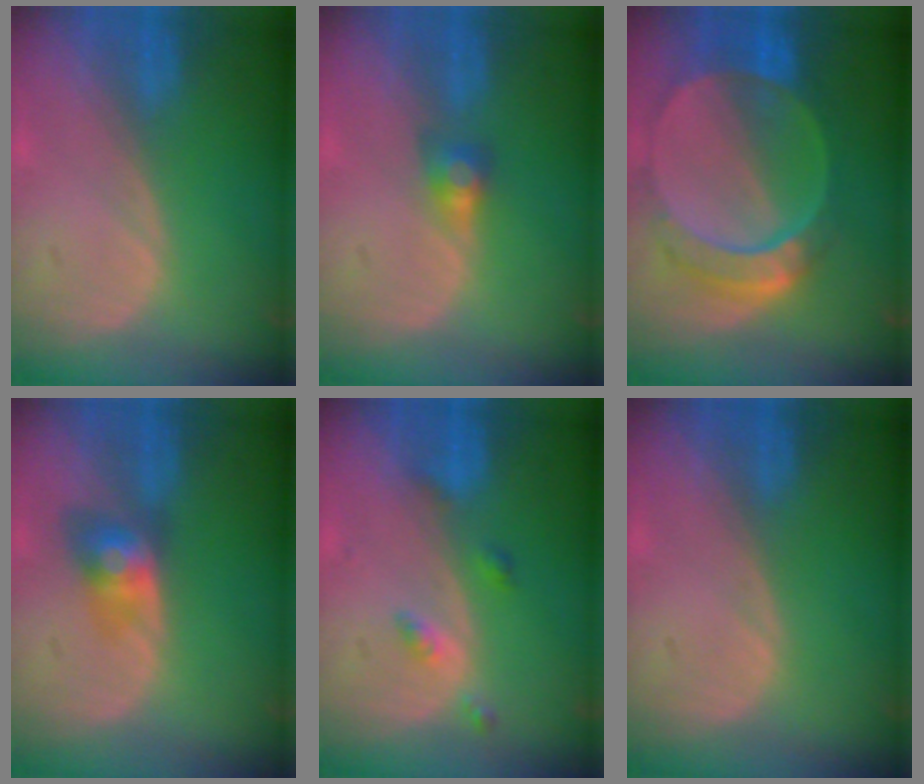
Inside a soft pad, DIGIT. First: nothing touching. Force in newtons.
{"total": 3.0, "press": 2.5, "slide": 1.6}
{"total": 9.6, "press": 8.3, "slide": 4.7}
{"total": 4.0, "press": 4.0, "slide": 0.2}
{"total": 2.9, "press": 2.9, "slide": 0.2}
{"total": 0.0}